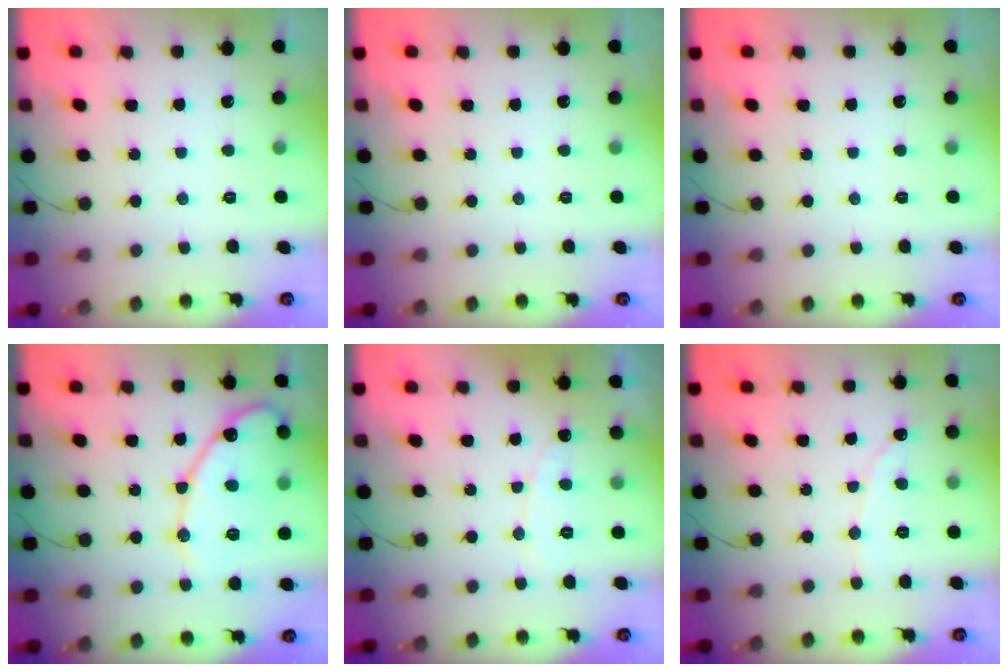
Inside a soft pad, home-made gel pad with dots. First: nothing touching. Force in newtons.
{"total": 0.0}
{"total": 0.0}
{"total": 14.0, "press": 14.0, "slide": 1.3}
{"total": 5.3, "press": 5.3, "slide": 0.5}
{"total": 2.2, "press": 2.2, "slide": 0.2}